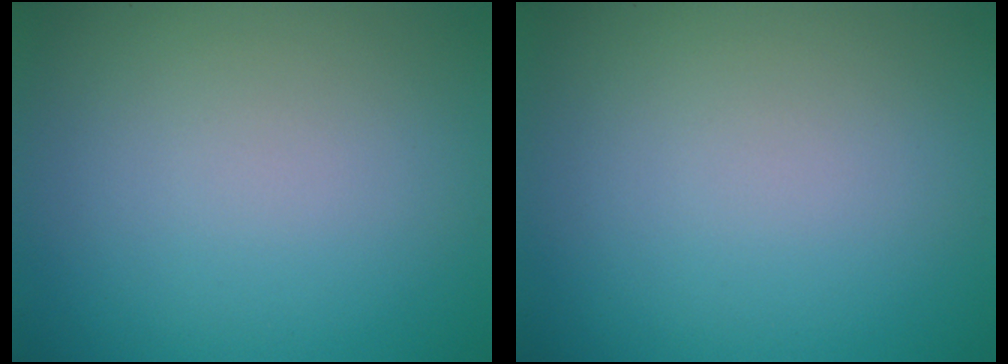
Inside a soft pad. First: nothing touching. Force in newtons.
{"total": 0.0}